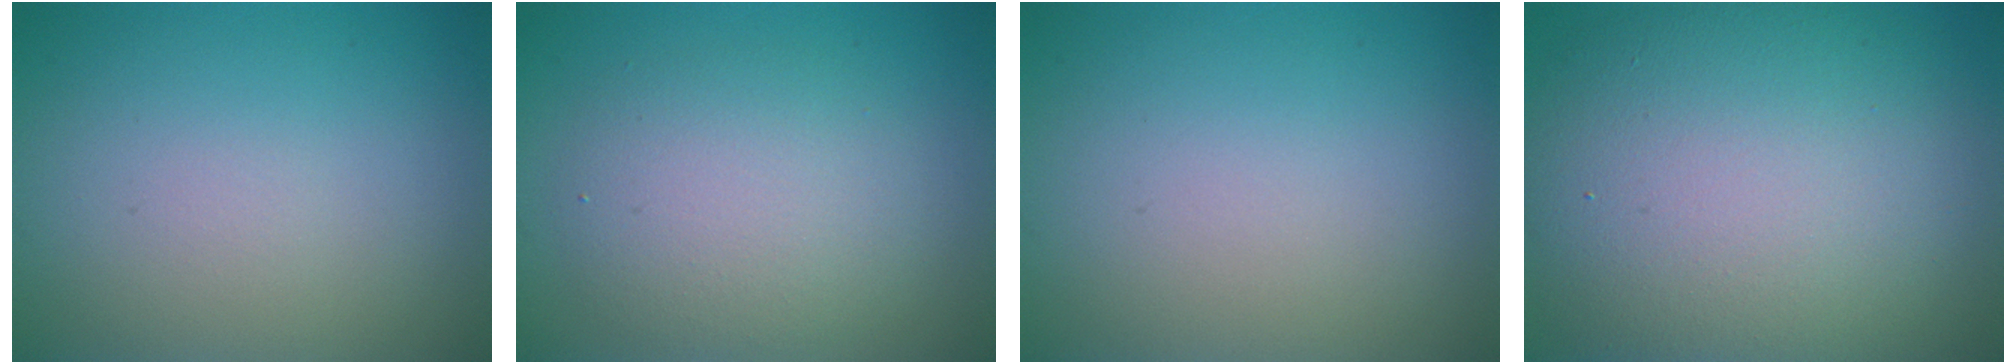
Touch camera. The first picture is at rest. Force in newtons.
{"total": 4.3, "press": 4.3, "slide": 0.2}
{"total": 0.0}
{"total": 13.4, "press": 13.4, "slide": 1.2}